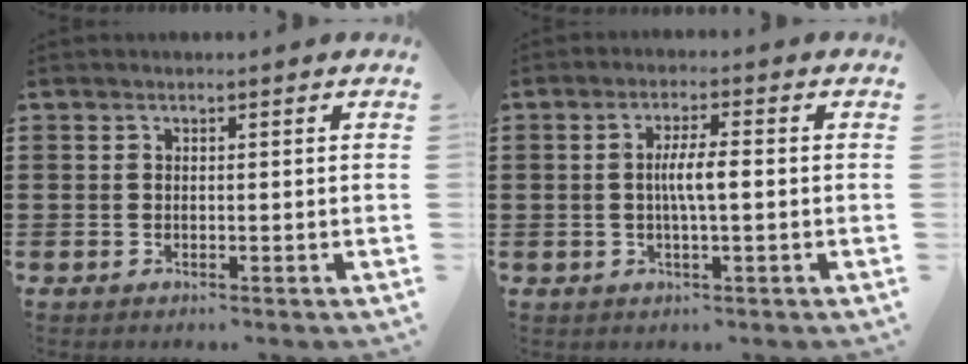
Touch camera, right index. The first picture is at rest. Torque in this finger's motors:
{"motor_torque": [1.20, 0.19, 0.27, 0.13]}